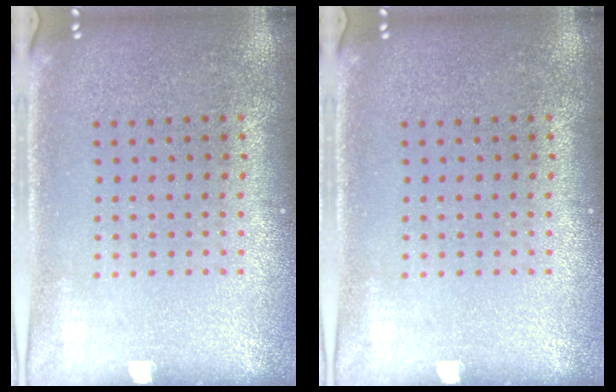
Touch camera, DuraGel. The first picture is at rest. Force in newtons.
{"total": 0.0}